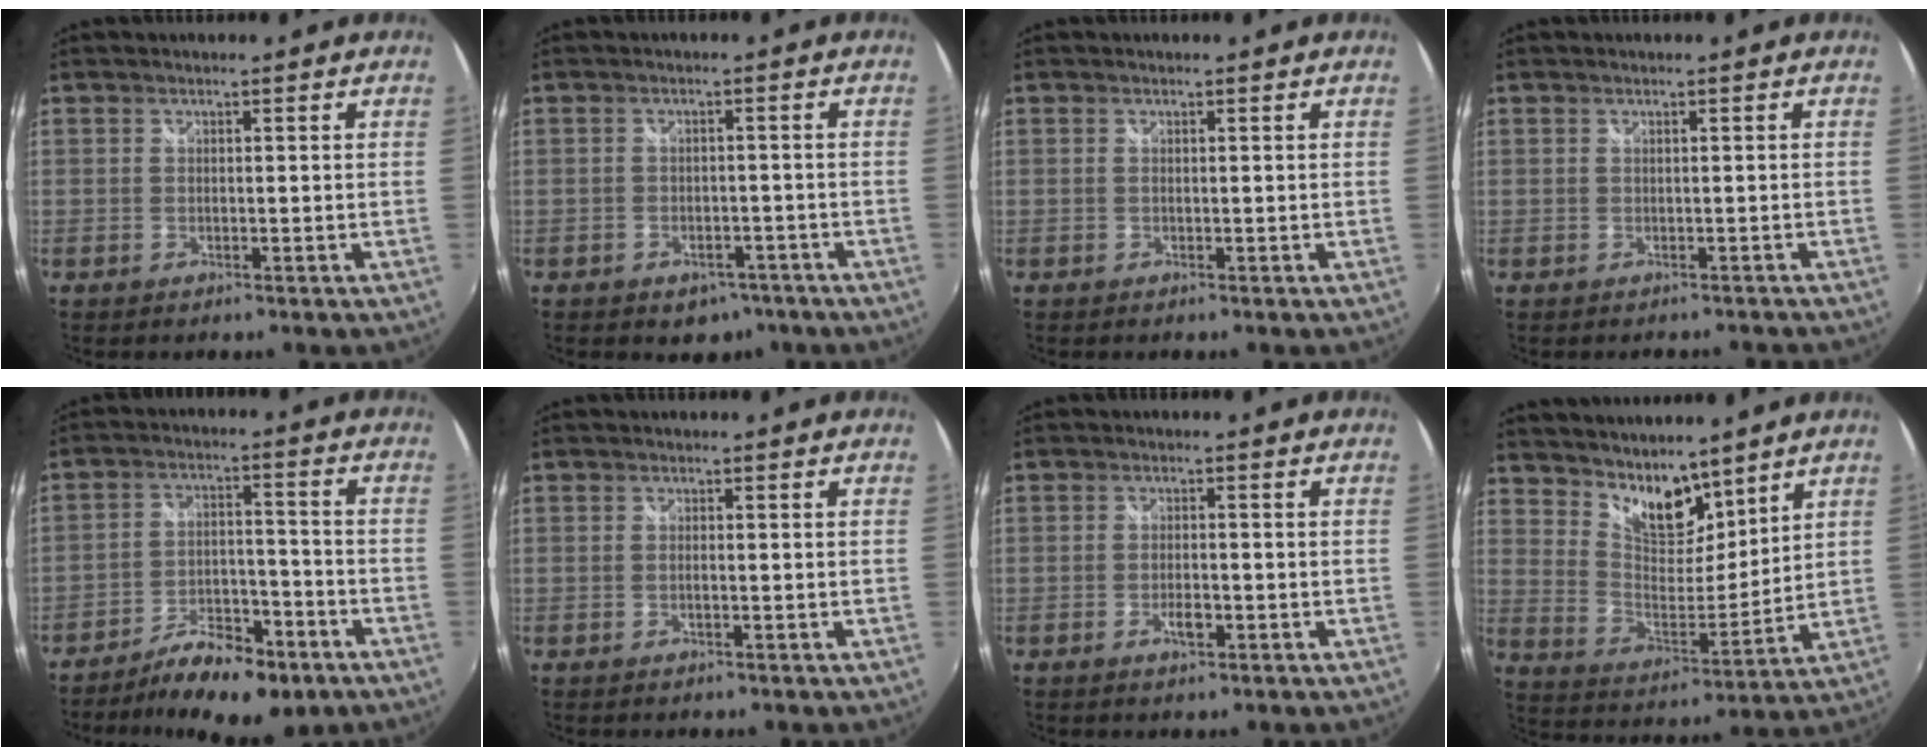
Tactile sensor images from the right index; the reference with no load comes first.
{"total": 5.8, "force": [-3.8, 3.9, 2.0], "torque": [-0.041, 0.005, -0.041]}
{"total": 0.0}
{"total": 2.0, "force": [-1.5, 1.1, 0.4], "torque": [-0.004, -0.001, -0.016]}
{"total": 13.9, "force": [-9.7, 5.6, 8.2], "torque": [-0.150, 0.001, -0.146]}
{"total": 1.0, "force": [-0.3, 0.1, 0.9], "torque": [-0.018, 0.001, -0.007]}
{"total": 2.8, "force": [-1.3, 1.1, 2.3], "torque": [-0.044, -0.003, -0.022]}
{"total": 11.9, "force": [9.4, 5.2, 5.1], "torque": [-0.086, 0.001, 0.176]}